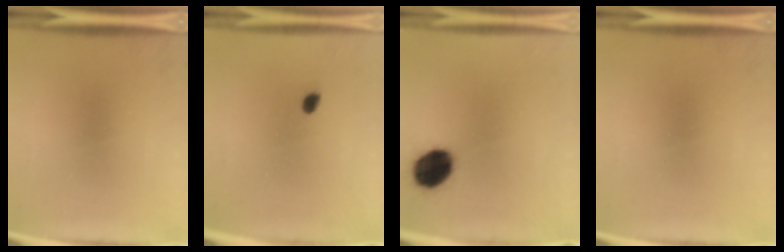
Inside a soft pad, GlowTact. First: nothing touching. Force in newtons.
{"total": 1.6}
{"total": 11.8}
{"total": 0.0}